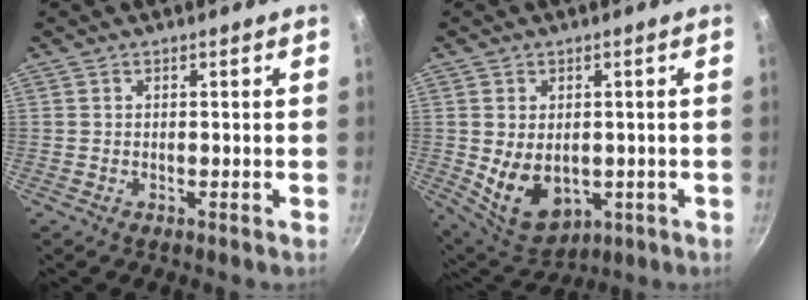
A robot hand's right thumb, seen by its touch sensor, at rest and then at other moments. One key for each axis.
{"total": 10.4, "fx": -0.7, "fy": 7.4, "fz": 7.3, "tx": -0.102, "ty": -0.015, "tz": 0.016}